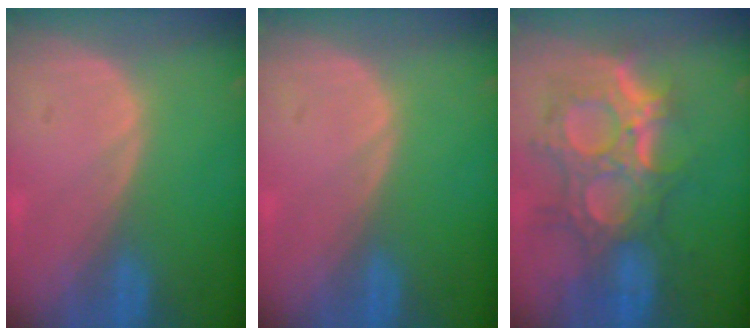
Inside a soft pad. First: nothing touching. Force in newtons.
{"total": 0.0}
{"total": 11.9, "press": 10.7, "slide": 5.3}